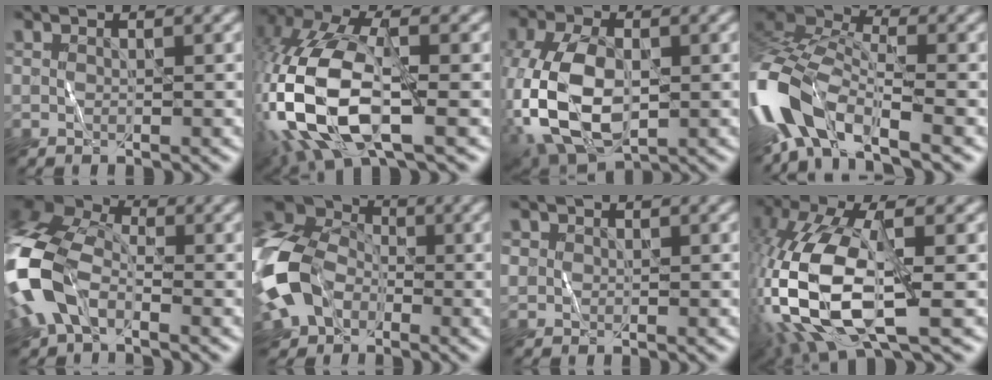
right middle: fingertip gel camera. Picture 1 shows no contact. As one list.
[{"total": 13.5, "force": [-3.2, 5.9, 11.7], "torque": [-0.273, 0.000, -0.070]}, {"total": 11.1, "force": [-2.3, 6.4, 8.8], "torque": [-0.201, -0.006, -0.049]}, {"total": 10.6, "force": [-5.8, 4.6, 7.6], "torque": [-0.149, -0.002, -0.126]}, {"total": 11.5, "force": [-2.8, 7.2, 8.5], "torque": [-0.225, -0.004, -0.070]}, {"total": 12.3, "force": [-3.0, 9.7, 6.9], "torque": [-0.159, -0.021, -0.074]}, {"total": 1.4, "force": [0.2, 1.3, 0.1], "torque": [0.012, 0.003, 0.002]}, {"total": 12.2, "force": [-2.7, 5.4, 10.5], "torque": [-0.252, -0.012, -0.054]}]